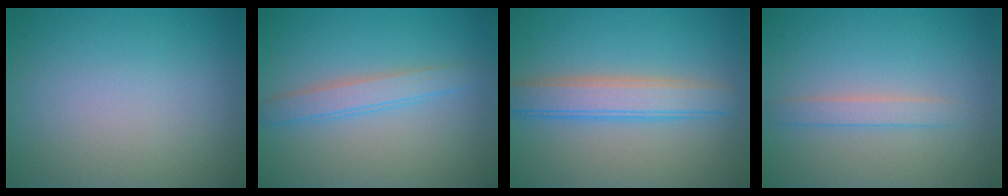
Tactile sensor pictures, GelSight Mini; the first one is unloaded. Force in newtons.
{"total": 2.5, "press": 2.5, "slide": 0.0}
{"total": 4.3, "press": 4.3, "slide": 0.2}
{"total": 1.6, "press": 1.6, "slide": 0.0}